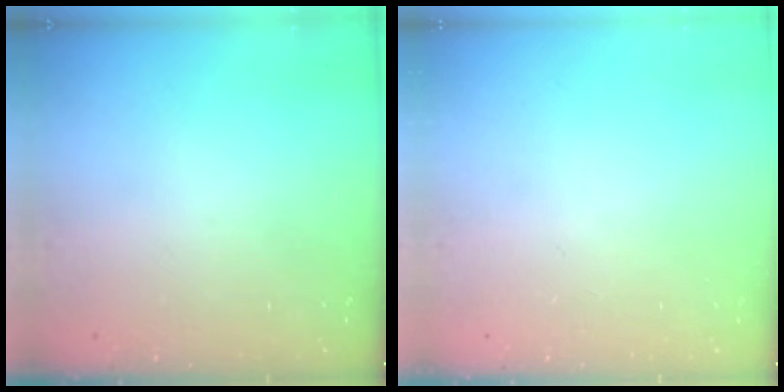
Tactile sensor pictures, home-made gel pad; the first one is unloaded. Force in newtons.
{"total": 0.0}